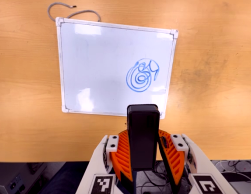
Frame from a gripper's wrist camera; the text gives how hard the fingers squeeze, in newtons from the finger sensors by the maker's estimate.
{"total": 4.5, "left": 4.3, "right": 4.6}